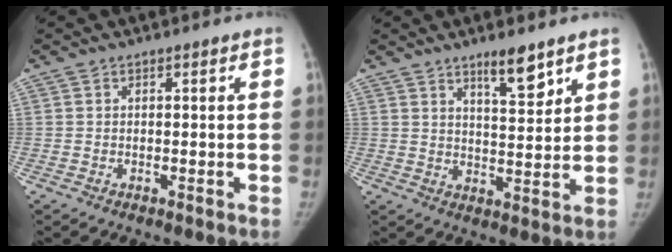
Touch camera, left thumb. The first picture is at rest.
{"total": 6.9, "force": [4.9, 1.8, 4.5], "torque": [-0.054, -0.038, 0.079]}